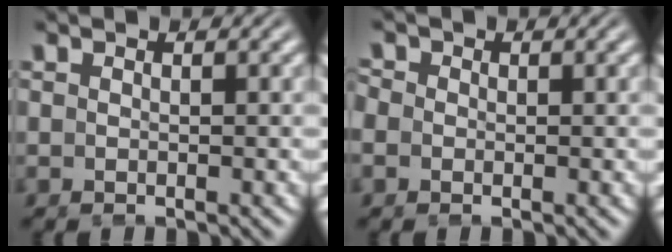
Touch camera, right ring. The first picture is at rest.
{"total": 3.3, "force": [-0.2, 3.1, 1.0], "torque": [-0.035, -0.002, -0.013]}